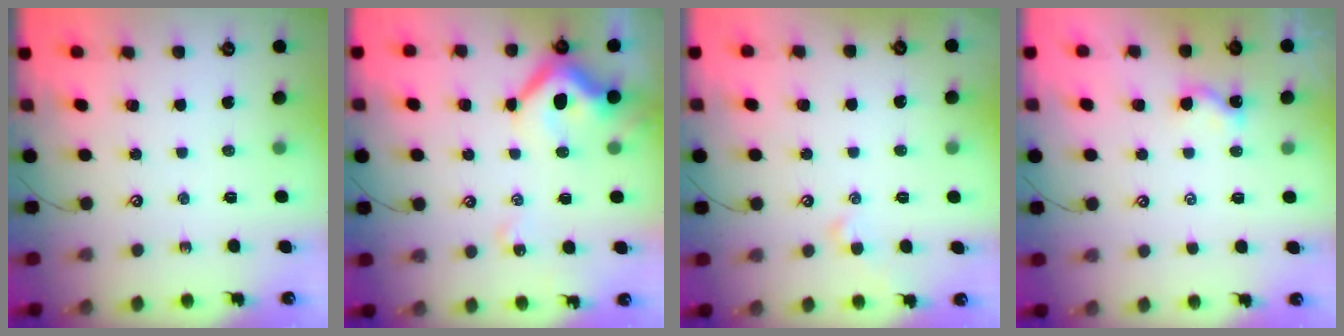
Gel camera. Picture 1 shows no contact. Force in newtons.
{"total": 10.4, "press": 10.3, "slide": 1.3}
{"total": 1.2, "press": 1.2, "slide": 0.4}
{"total": 1.1, "press": 1.0, "slide": 0.5}